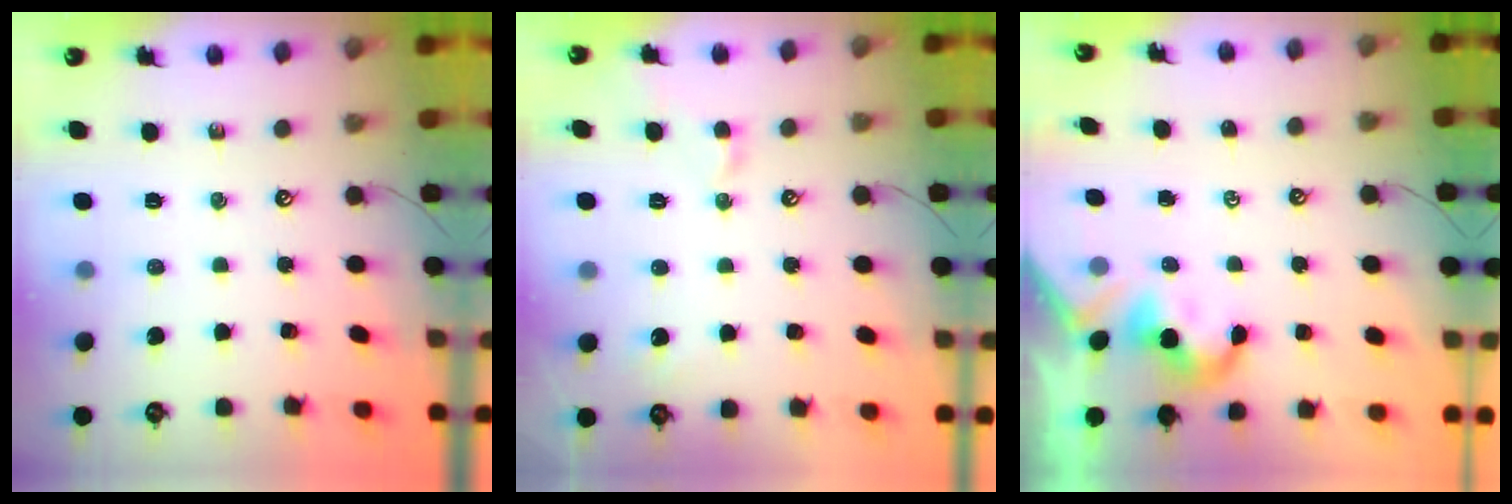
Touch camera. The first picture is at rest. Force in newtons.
{"total": 0.5, "press": 0.2, "slide": 0.5}
{"total": 2.0, "press": 1.9, "slide": 0.5}